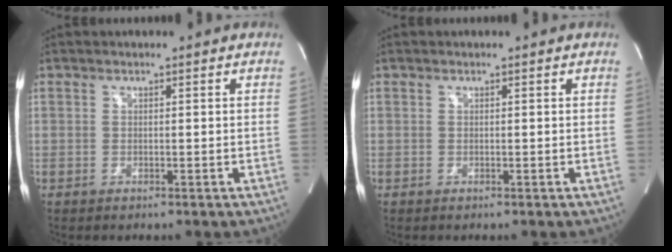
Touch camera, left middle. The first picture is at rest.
{"total": 0.0}